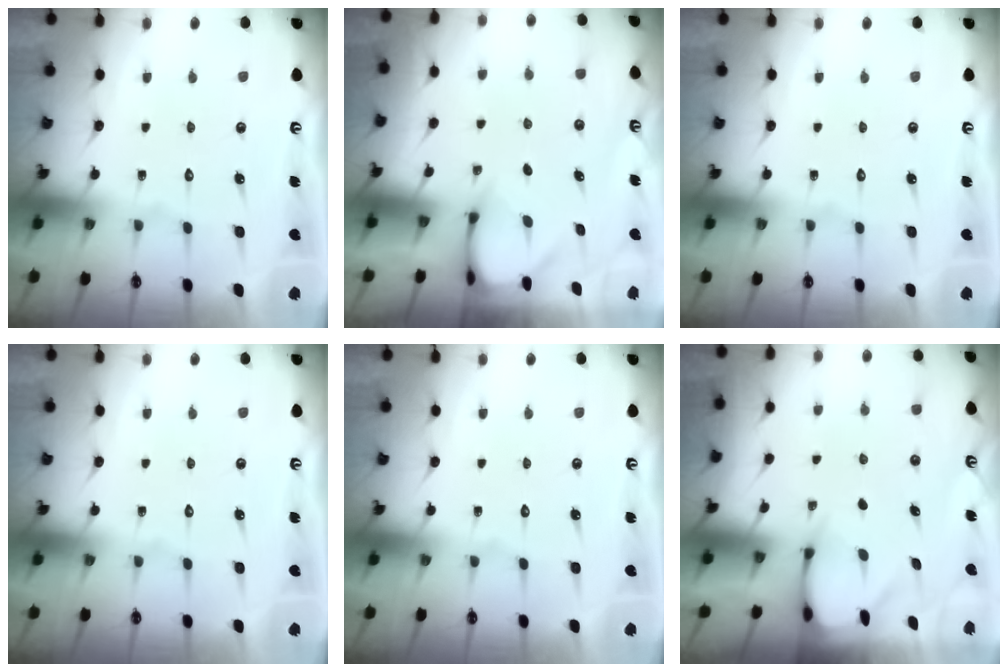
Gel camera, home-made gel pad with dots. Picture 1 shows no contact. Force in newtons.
{"total": 3.2, "press": 3.2, "slide": 0.3}
{"total": 0.0}
{"total": 0.0}
{"total": 0.0}
{"total": 2.6, "press": 2.6, "slide": 0.3}